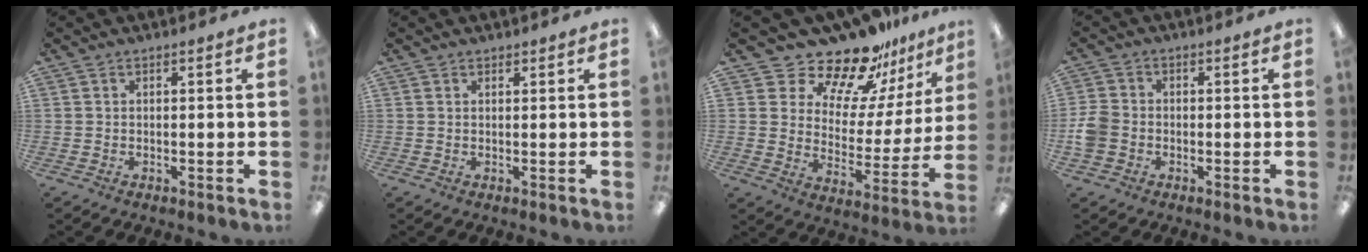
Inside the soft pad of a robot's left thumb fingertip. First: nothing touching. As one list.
[{"total": 1.0, "force": [0.9, 0.4, 0.0], "torque": [0.000, -0.001, 0.017]}, {"total": 16.1, "force": [14.4, 5.7, 4.3], "torque": [-0.092, -0.126, 0.255]}, {"total": 5.0, "force": [-1.2, 4.2, 2.4], "torque": [-0.052, 0.010, -0.021]}]